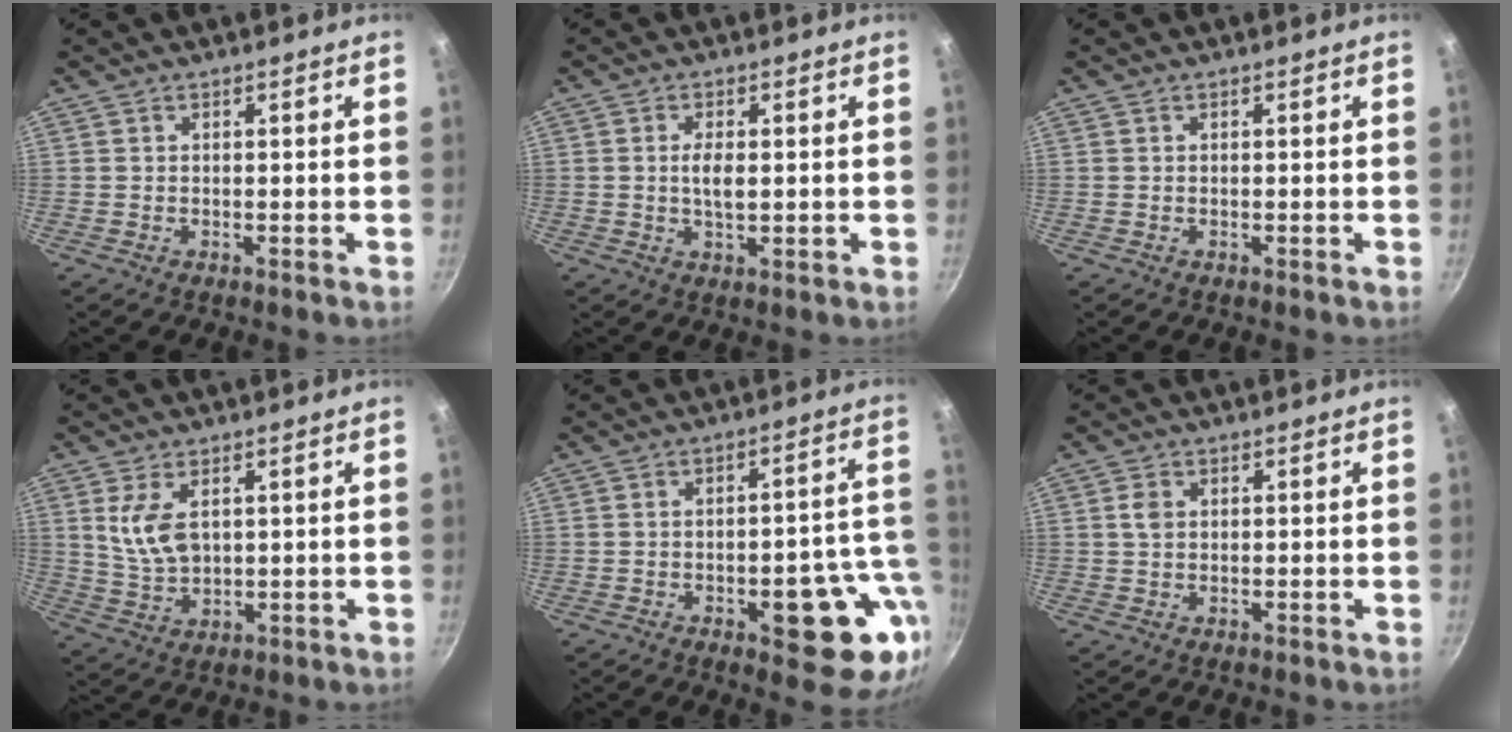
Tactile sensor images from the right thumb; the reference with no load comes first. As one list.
[{"total": 3.8, "force": [0.2, 1.6, 3.5], "torque": [-0.064, 0.000, 0.003]}, {"total": 0.0}, {"total": 7.5, "force": [2.2, 4.3, 5.7], "torque": [-0.103, -0.021, 0.051]}, {"total": 15.0, "force": [-4.9, 6.4, 12.7], "torque": [-0.106, 0.033, -0.062]}, {"total": 2.3, "force": [0.5, 1.7, 1.4], "torque": [-0.023, 0.002, 0.007]}]